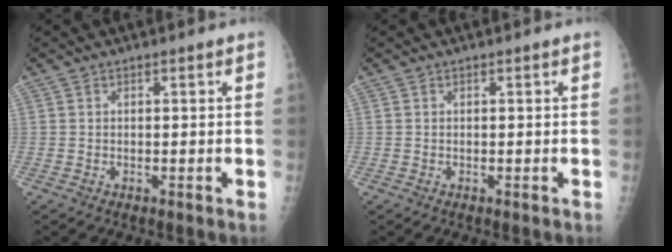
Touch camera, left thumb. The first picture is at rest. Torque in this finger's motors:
{"motor_torque": [-0.07, 0.10, -0.05, 0.05, 0.00]}